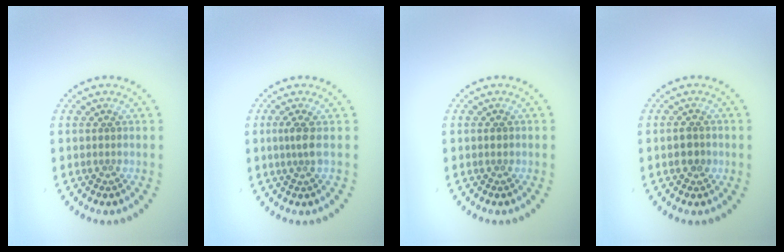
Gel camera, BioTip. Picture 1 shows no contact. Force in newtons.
{"total": 1.5, "press": 1.1, "slide": 1.0}
{"total": 0.5, "press": 0.5, "slide": 0.0}
{"total": 1.6, "press": 1.6, "slide": 0.1}